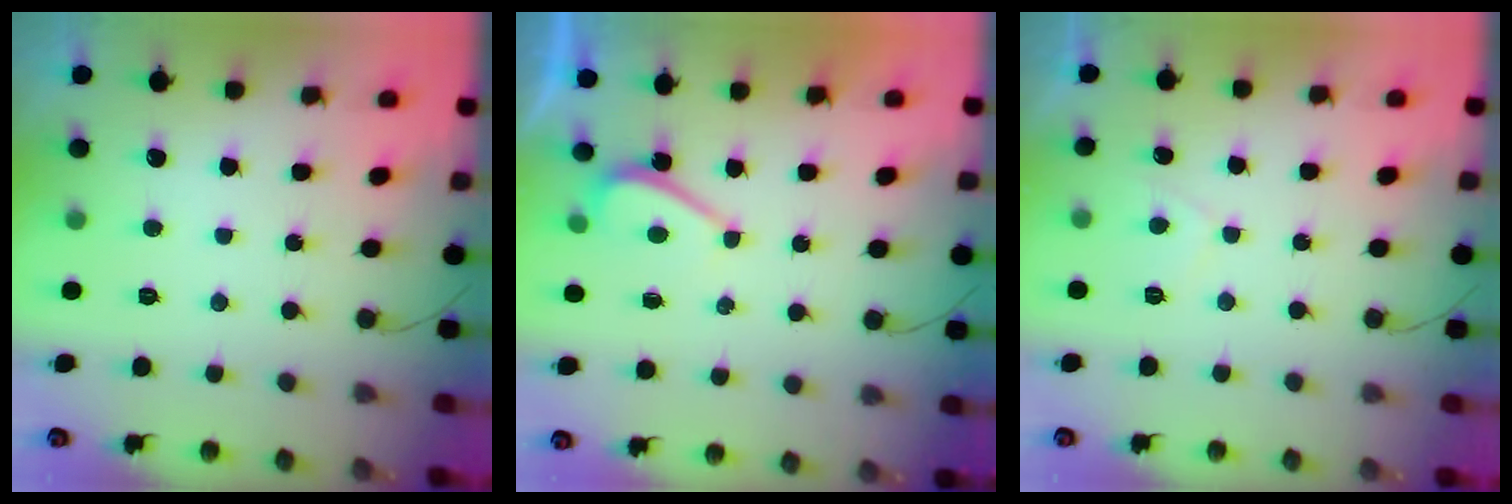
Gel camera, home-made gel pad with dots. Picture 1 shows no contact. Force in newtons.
{"total": 2.2, "press": 2.2, "slide": 0.5}
{"total": 1.8, "press": 1.7, "slide": 0.6}